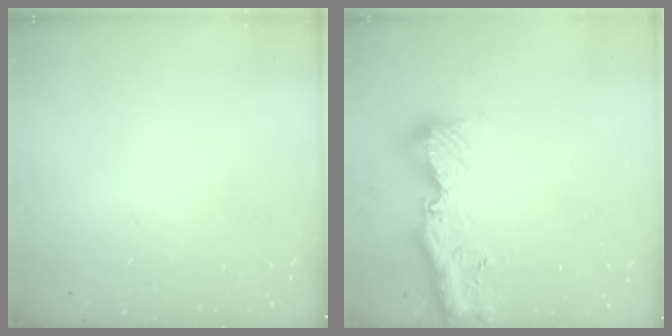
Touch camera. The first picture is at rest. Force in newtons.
{"total": 14.1, "press": 14.0, "slide": 1.5}